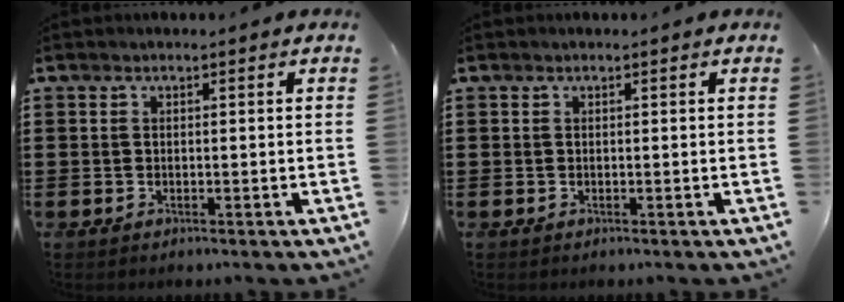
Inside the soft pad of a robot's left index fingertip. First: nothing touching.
{"total": 0.0}